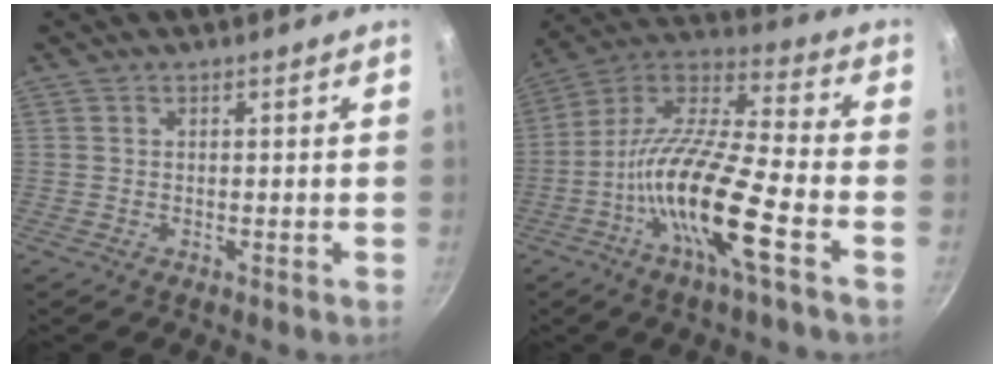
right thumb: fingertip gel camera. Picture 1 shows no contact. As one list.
[{"total": 18.6, "force": [-6.9, 3.8, 16.9], "torque": [-0.314, 0.042, -0.153]}]